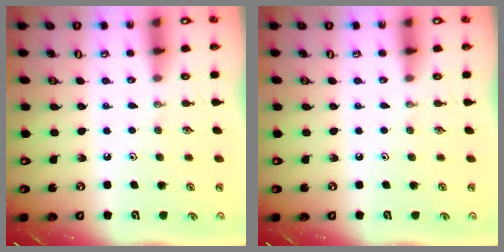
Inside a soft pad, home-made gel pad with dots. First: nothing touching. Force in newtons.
{"total": 0.0}